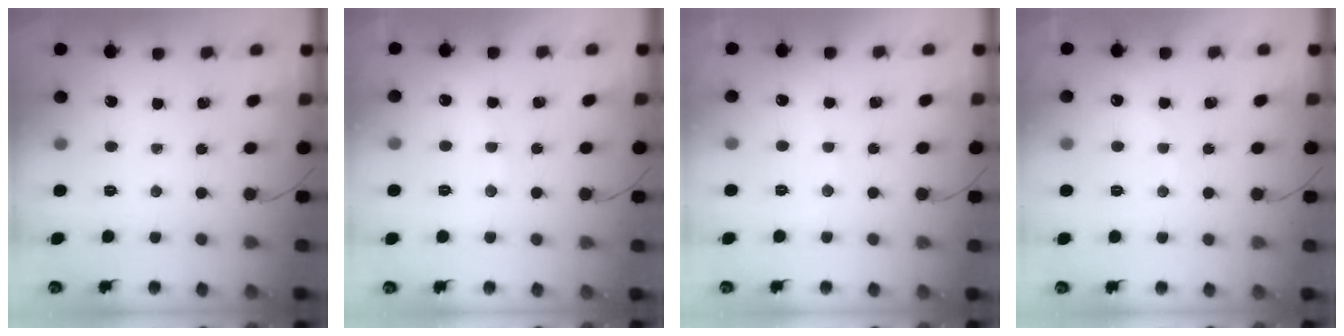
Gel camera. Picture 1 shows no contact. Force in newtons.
{"total": 6.8, "press": 6.7, "slide": 1.4}
{"total": 4.8, "press": 4.8, "slide": 0.7}
{"total": 5.8, "press": 5.7, "slide": 1.0}